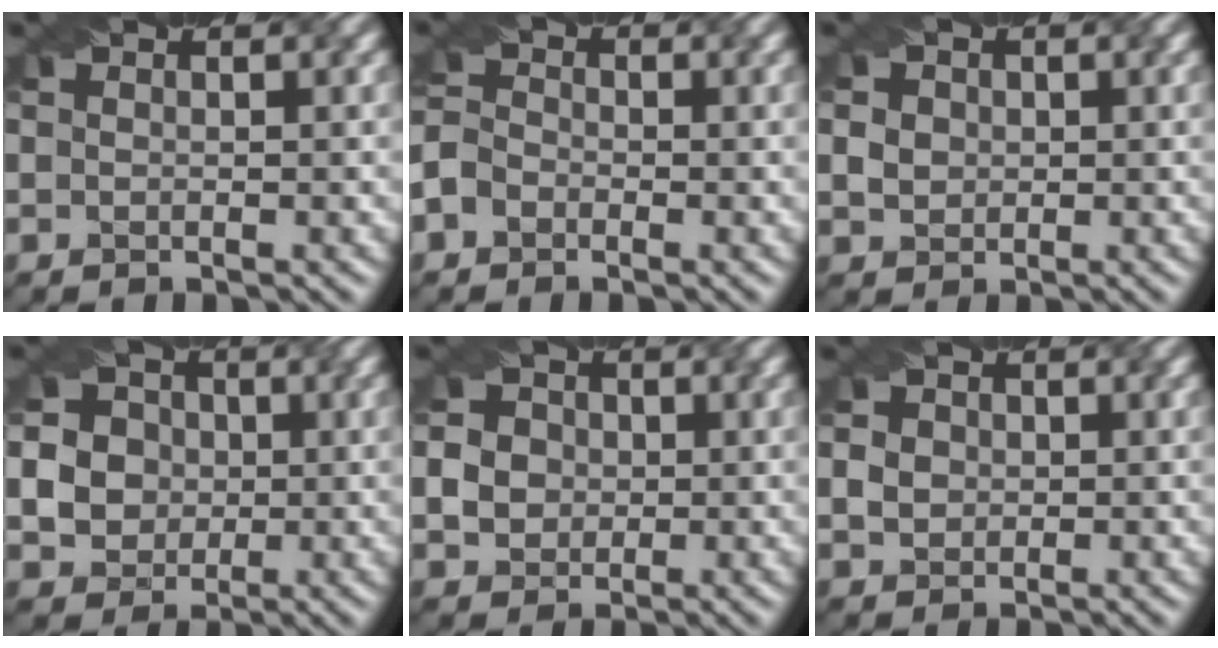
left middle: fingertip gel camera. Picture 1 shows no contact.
{"total": 2.6, "force": [-1.5, 1.9, 1.0], "torque": [-0.019, 0.012, -0.025]}
{"total": 4.2, "force": [1.5, 3.4, 1.8], "torque": [-0.038, 0.023, 0.020]}
{"total": 8.0, "force": [0.7, 7.5, 2.8], "torque": [-0.077, 0.032, 0.012]}
{"total": 5.5, "force": [0.9, 5.0, 2.1], "torque": [-0.045, 0.031, 0.009]}
{"total": 3.6, "force": [1.0, 3.1, 1.5], "torque": [-0.030, 0.021, 0.014]}